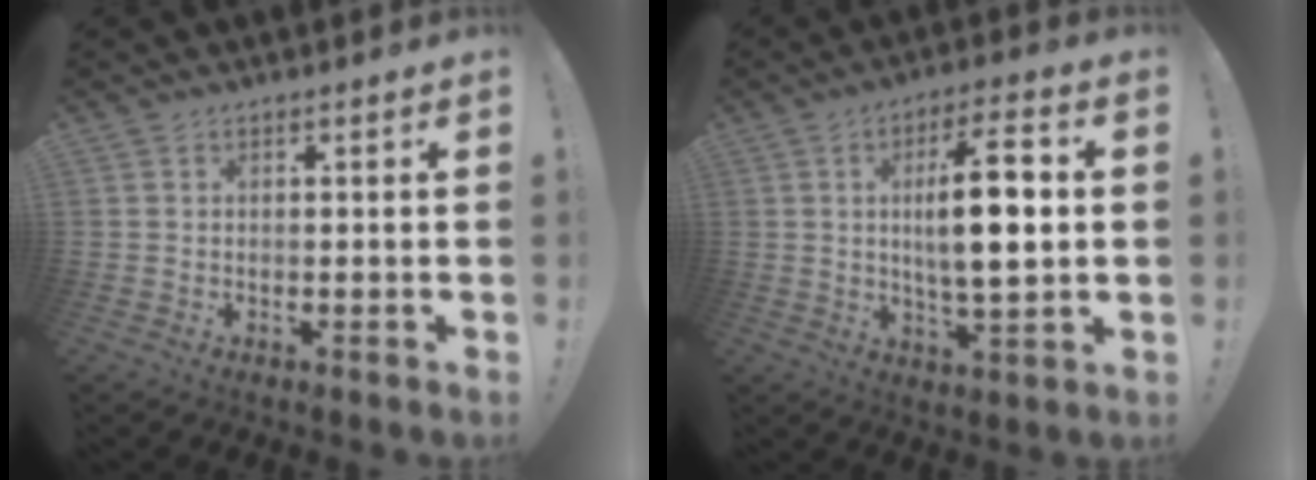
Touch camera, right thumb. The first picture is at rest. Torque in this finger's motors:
{"motor_torque": [-0.20, 0.65, 0.69, 0.55, 0.29]}